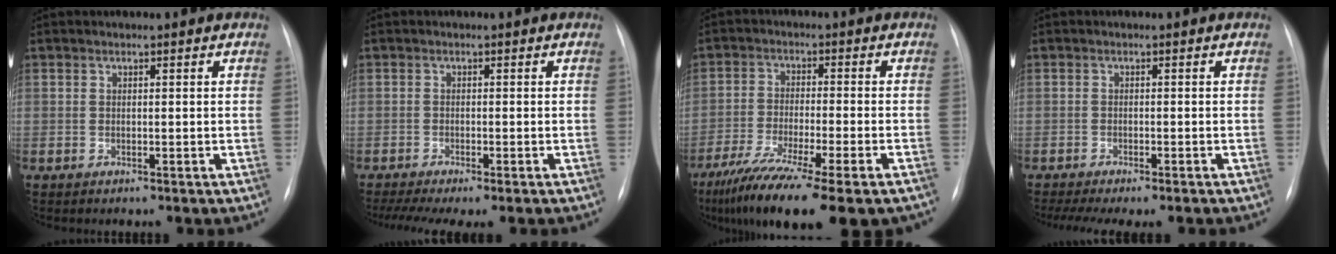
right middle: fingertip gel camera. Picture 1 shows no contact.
{"total": 8.5, "force": [-6.6, 1.3, 5.2], "torque": [-0.080, -0.007, -0.101]}
{"total": 17.4, "force": [-12.7, 1.5, 11.8], "torque": [-0.180, -0.046, -0.204]}
{"total": 10.3, "force": [-8.5, 2.1, 5.4], "torque": [-0.078, -0.003, -0.117]}